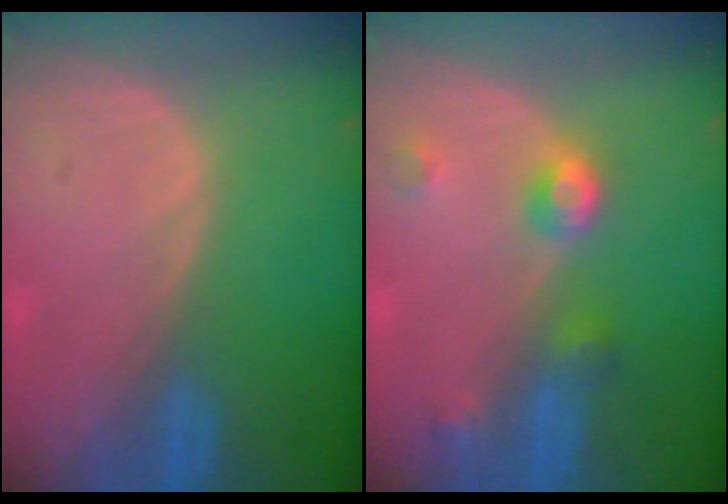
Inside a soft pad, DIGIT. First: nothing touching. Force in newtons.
{"total": 4.6, "press": 4.2, "slide": 2.0}